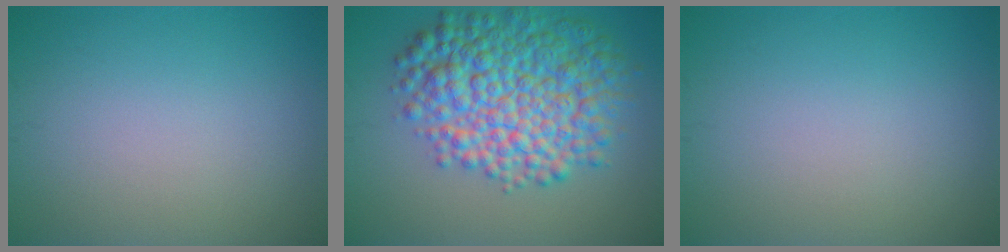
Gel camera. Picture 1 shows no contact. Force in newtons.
{"total": 9.7, "press": 9.7, "slide": 0.1}
{"total": 0.0}